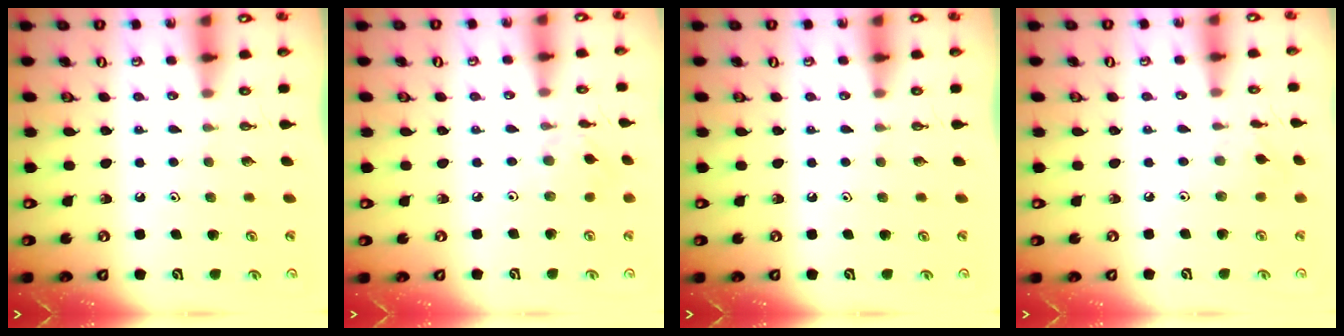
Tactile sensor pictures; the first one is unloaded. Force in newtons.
{"total": 2.9, "press": 2.9, "slide": 0.2}
{"total": 0.0}
{"total": 1.4, "press": 1.3, "slide": 0.2}